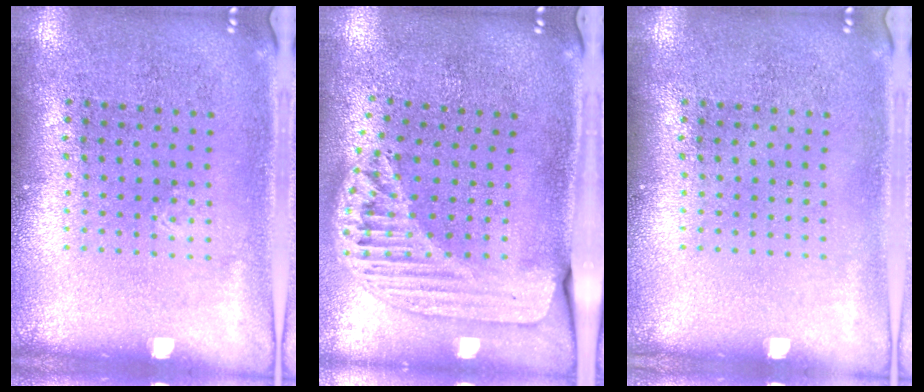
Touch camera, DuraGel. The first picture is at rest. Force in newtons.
{"total": 1.7, "press": 1.5, "slide": 0.7}
{"total": 0.0}